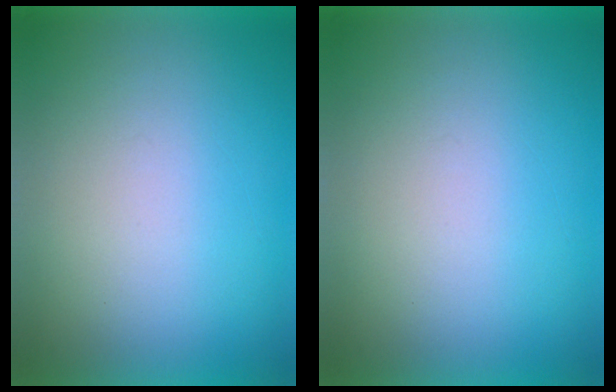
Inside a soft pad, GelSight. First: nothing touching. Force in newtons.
{"total": 0.0}